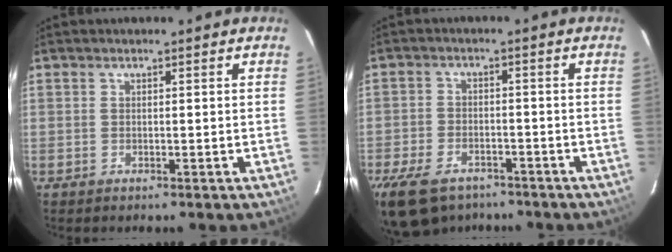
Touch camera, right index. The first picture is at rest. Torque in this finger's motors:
{"motor_torque": [1.08, -1.07, 0.40, 0.08]}